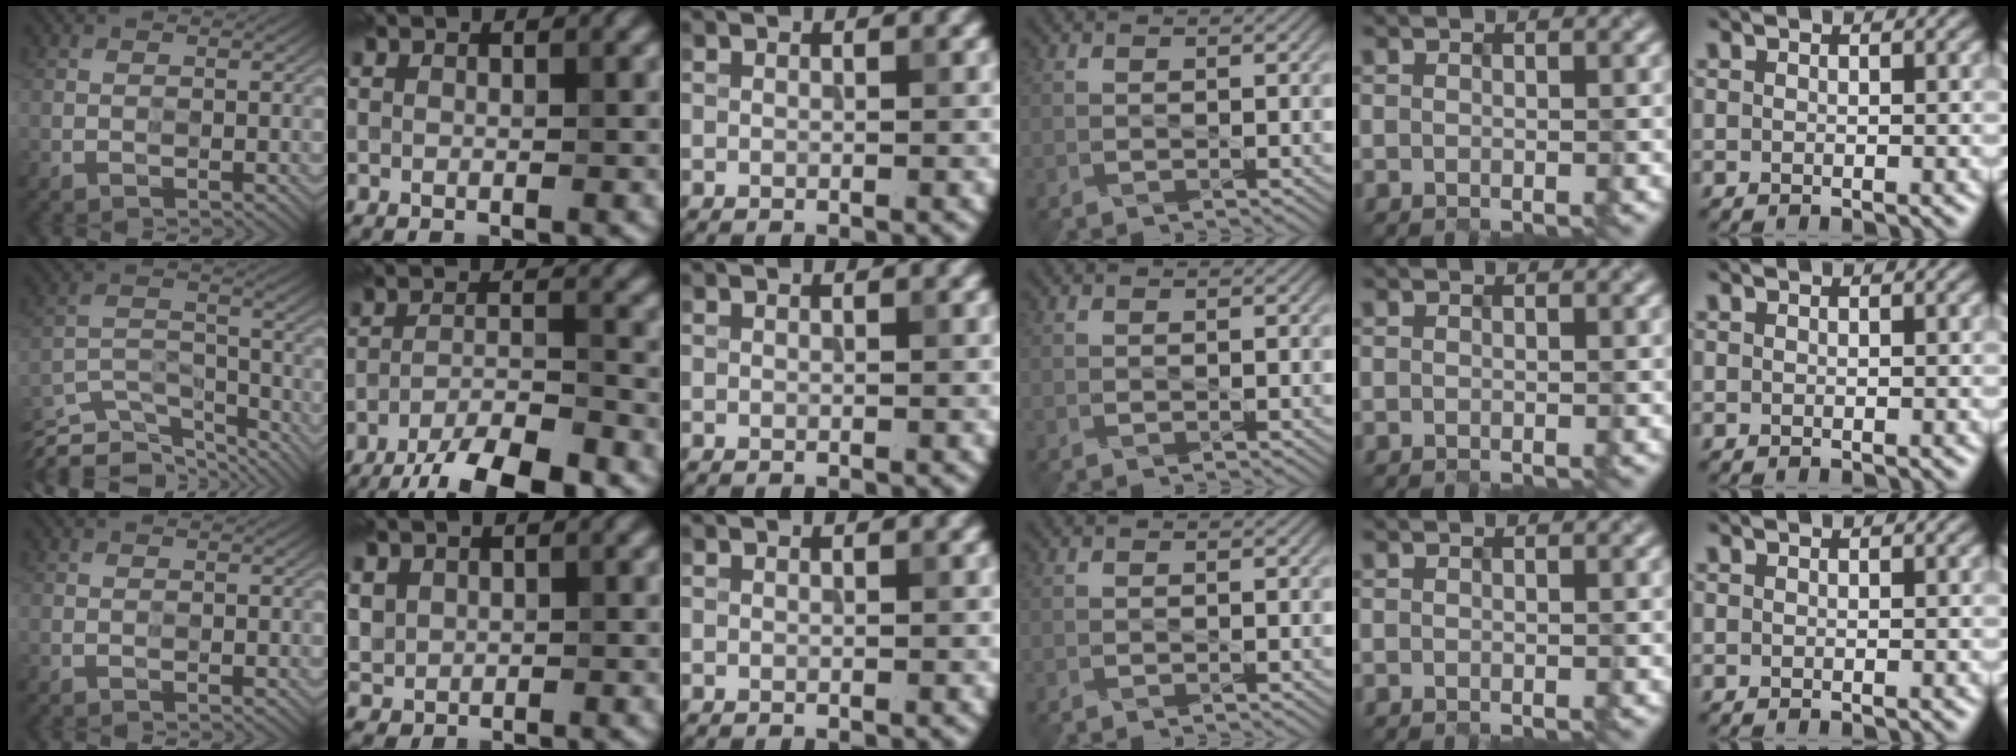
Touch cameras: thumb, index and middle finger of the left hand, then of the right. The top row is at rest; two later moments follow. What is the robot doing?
{"motion": "insert", "object": "pill capsule"}